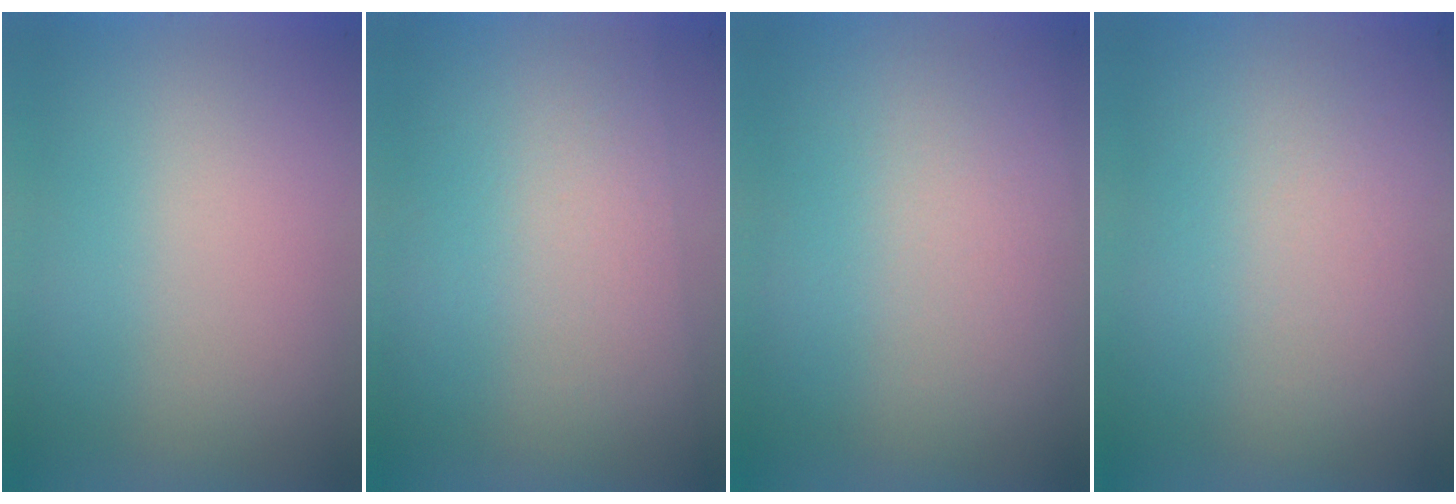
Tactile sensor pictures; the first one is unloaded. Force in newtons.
{"total": 2.8}
{"total": 2.6}
{"total": 3.1}